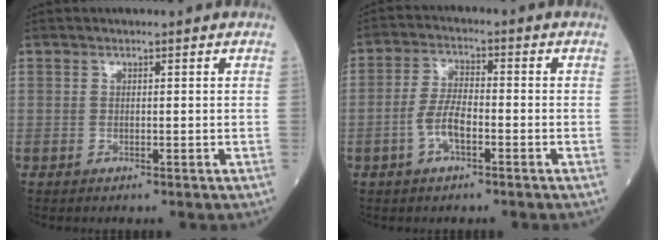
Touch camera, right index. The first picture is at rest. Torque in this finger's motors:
{"motor_torque": [0.56, -0.15, 0.22, 0.05]}